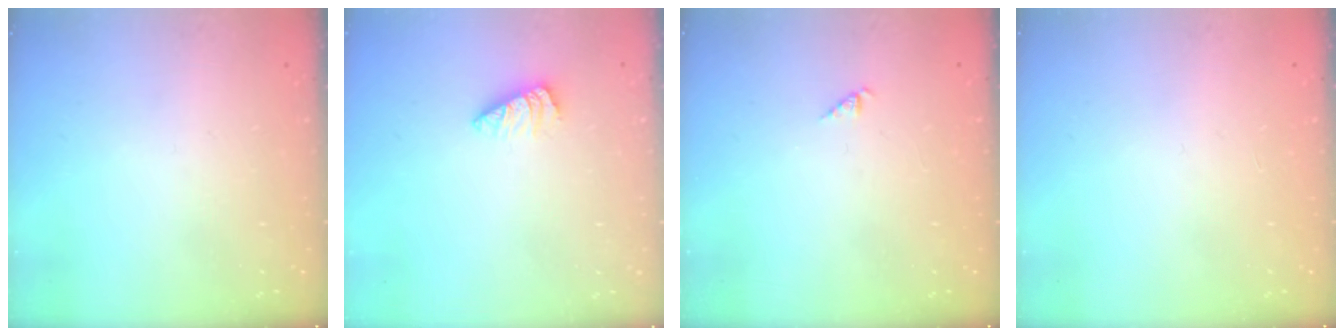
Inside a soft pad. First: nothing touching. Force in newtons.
{"total": 1.3, "press": 1.3, "slide": 0.2}
{"total": 0.7, "press": 0.7, "slide": 0.2}
{"total": 0.0}